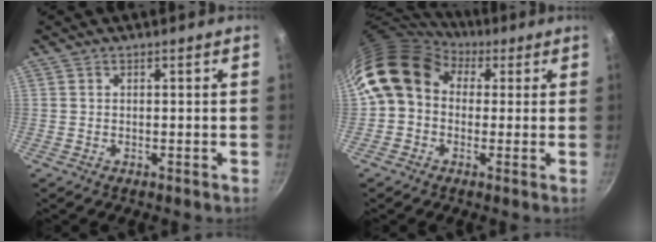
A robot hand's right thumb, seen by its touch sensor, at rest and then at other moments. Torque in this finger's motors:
{"motor_torque": [1.39, 2.09, 0.99, -0.78, 0.37]}